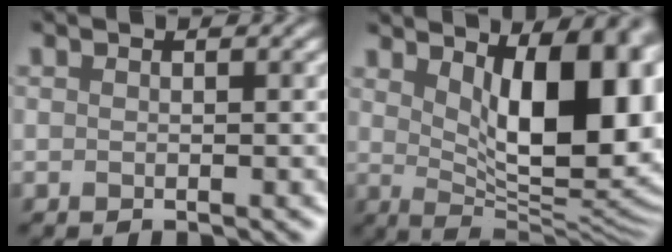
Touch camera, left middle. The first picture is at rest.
{"total": 11.9, "force": [3.2, 4.5, 10.5], "torque": [-0.109, -0.004, 0.056]}